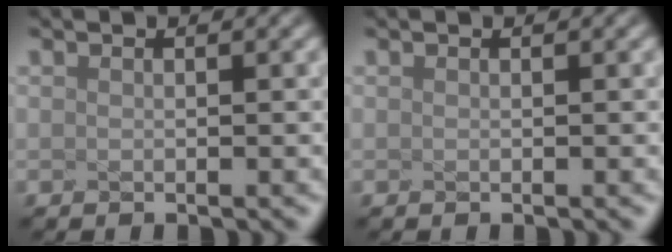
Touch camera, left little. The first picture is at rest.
{"total": 0.0}